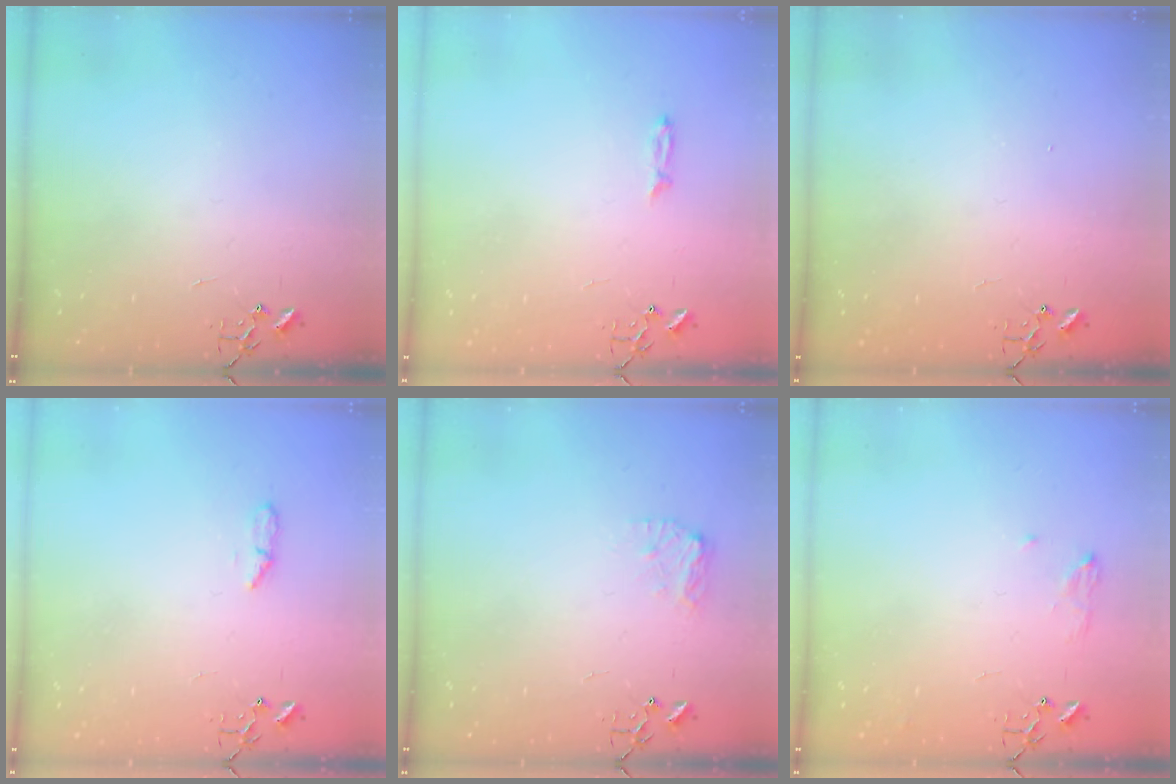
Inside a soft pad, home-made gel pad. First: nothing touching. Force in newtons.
{"total": 3.4, "press": 3.3, "slide": 0.5}
{"total": 1.1, "press": 1.1, "slide": 0.1}
{"total": 4.5, "press": 4.4, "slide": 0.6}
{"total": 7.9, "press": 7.9, "slide": 0.3}
{"total": 7.0, "press": 7.0, "slide": 0.8}